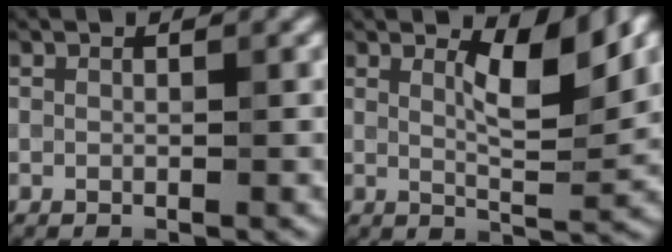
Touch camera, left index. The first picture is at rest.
{"total": 4.6, "force": [2.0, 1.0, 4.0], "torque": [-0.066, -0.004, 0.035]}